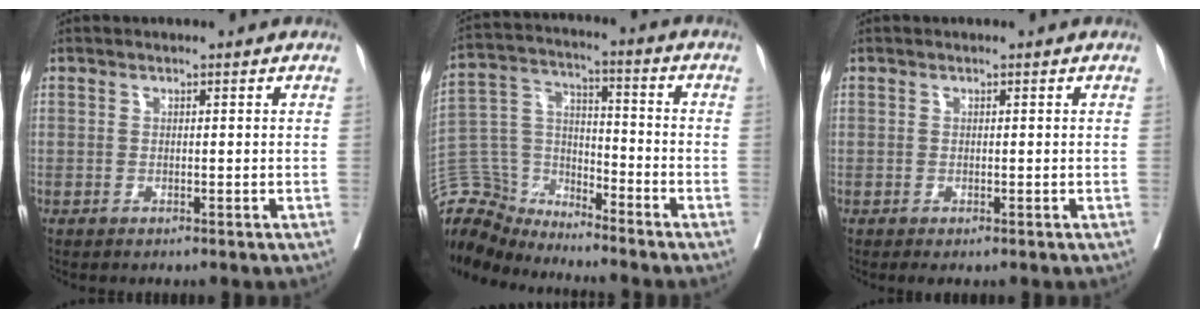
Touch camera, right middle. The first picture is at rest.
{"total": 11.0, "force": [-10.7, 2.7, -0.3], "torque": [-0.003, 0.050, -0.210]}
{"total": 0.5, "force": [-0.2, 0.3, 0.4], "torque": [-0.004, -0.001, 0.000]}